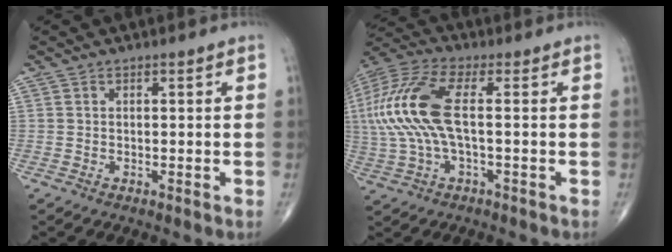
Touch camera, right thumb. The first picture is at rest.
{"total": 16.4, "force": [0.9, 6.3, 15.2], "torque": [-0.362, 0.027, 0.015]}